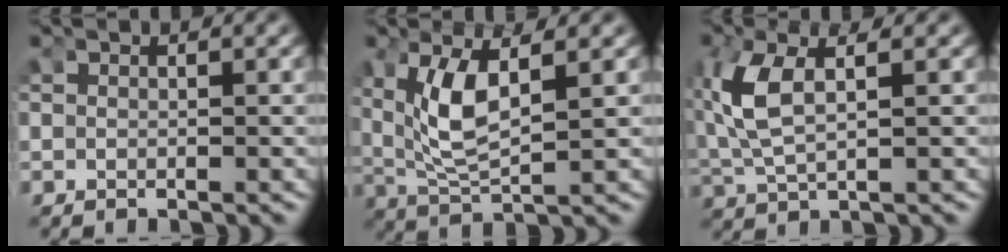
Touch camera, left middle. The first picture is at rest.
{"total": 5.3, "force": [1.3, 2.4, 4.6], "torque": [-0.115, -0.015, 0.039]}
{"total": 4.2, "force": [1.0, 1.9, 3.6], "torque": [-0.107, -0.012, 0.031]}